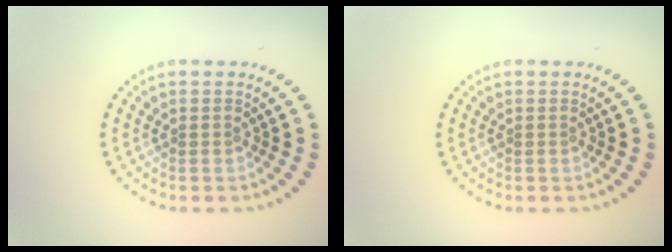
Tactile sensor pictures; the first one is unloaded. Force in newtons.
{"total": 0.0}